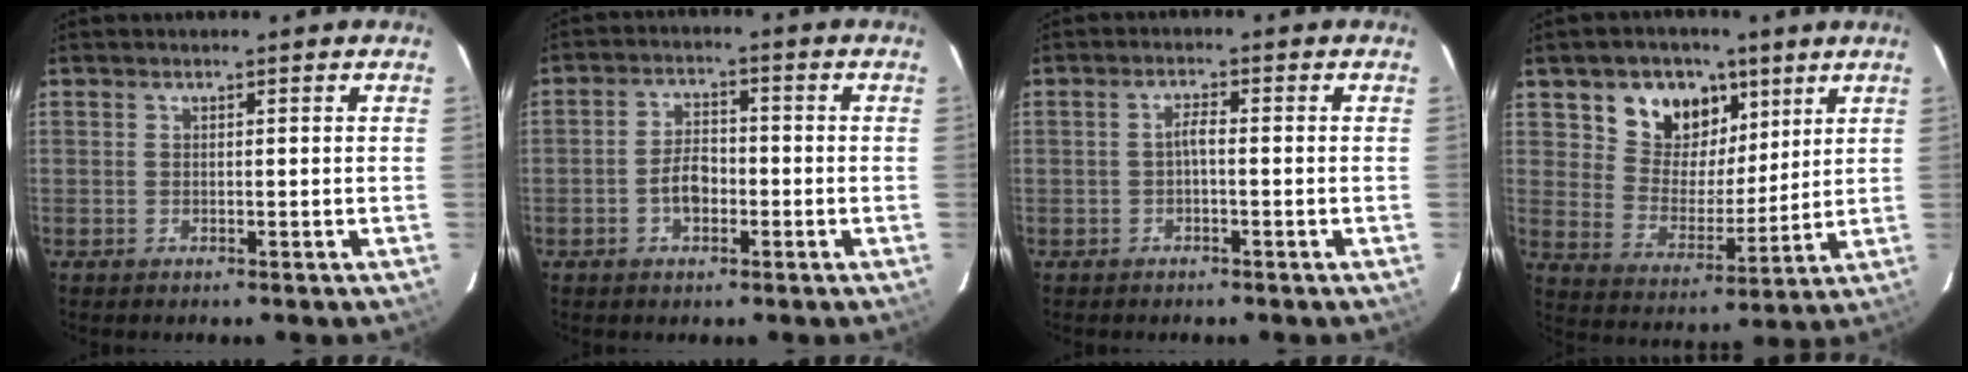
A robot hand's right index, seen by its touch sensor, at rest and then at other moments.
{"total": 4.7, "force": [-1.7, 2.7, 3.4], "torque": [-0.067, 0.011, -0.027]}
{"total": 1.7, "force": [-0.6, 0.3, 1.5], "torque": [-0.031, 0.007, -0.011]}
{"total": 12.5, "force": [6.8, 9.2, 5.0], "torque": [-0.101, 0.011, 0.122]}